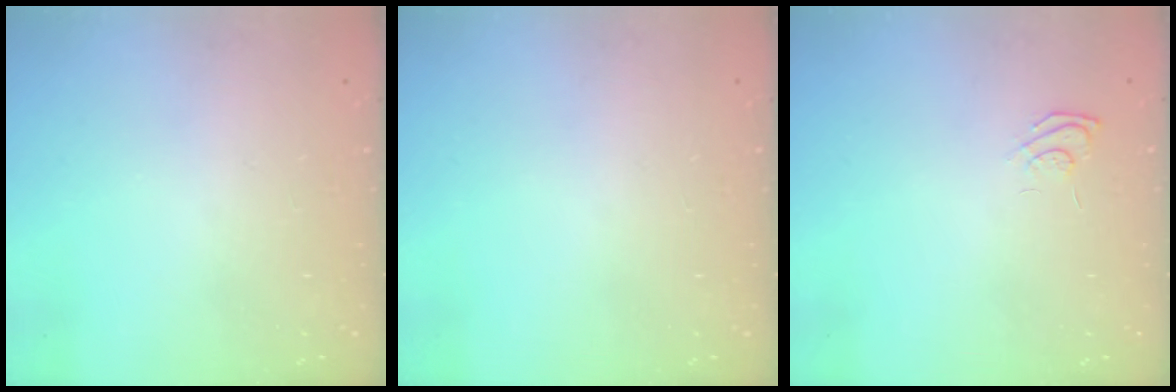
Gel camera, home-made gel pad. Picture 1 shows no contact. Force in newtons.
{"total": 0.0}
{"total": 6.1, "press": 5.9, "slide": 1.4}